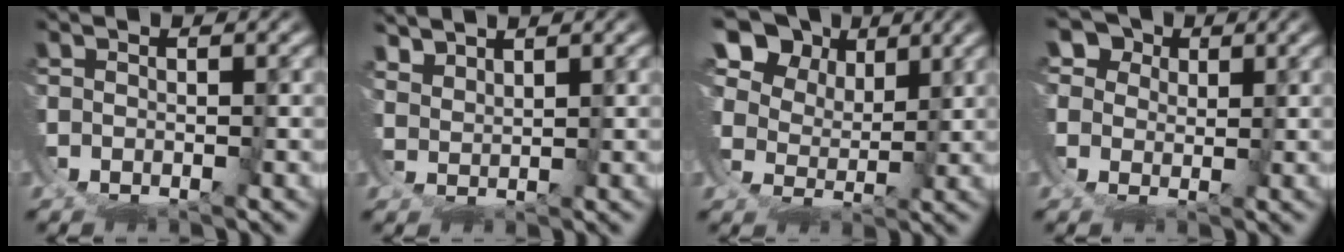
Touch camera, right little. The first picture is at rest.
{"total": 3.3, "force": [3.2, -0.5, -0.8], "torque": [0.000, -0.007, 0.063]}
{"total": 8.7, "force": [7.3, 3.9, 2.7], "torque": [-0.039, 0.013, 0.108]}
{"total": 4.2, "force": [3.0, 2.7, 1.2], "torque": [-0.015, -0.008, 0.049]}